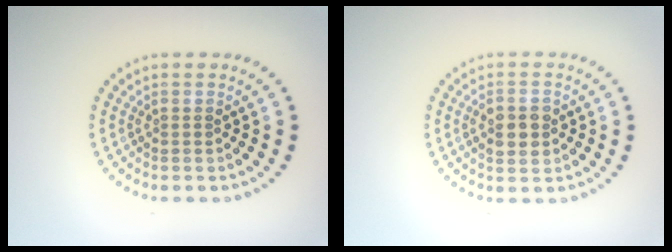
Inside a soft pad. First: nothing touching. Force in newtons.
{"total": 2.9, "press": 2.9, "slide": 0.3}